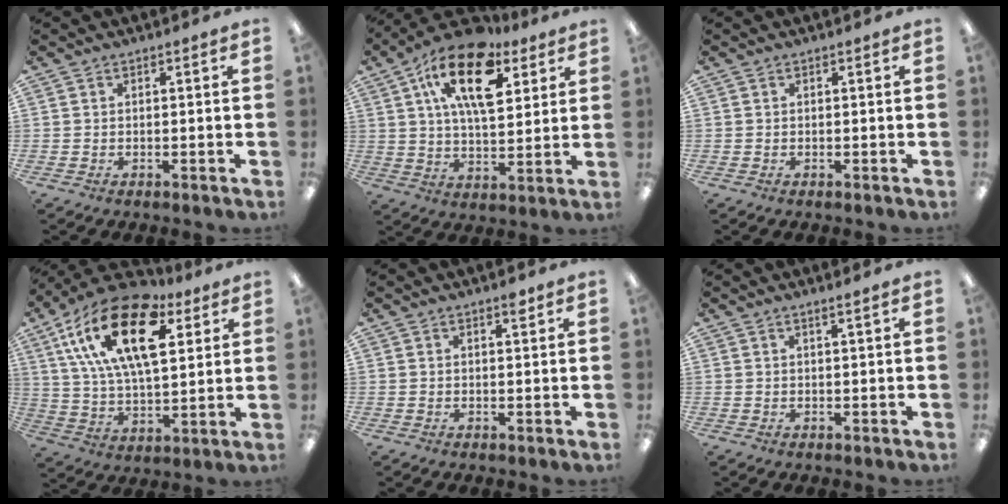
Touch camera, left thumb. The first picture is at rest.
{"total": 18.1, "force": [9.1, 9.0, 12.9], "torque": [-0.211, -0.023, 0.155]}
{"total": 0.0}
{"total": 22.4, "force": [10.9, 11.1, 16.1], "torque": [-0.302, -0.038, 0.184]}
{"total": 1.7, "force": [1.2, 0.5, 1.0], "torque": [-0.006, -0.007, 0.018]}
{"total": 1.1, "force": [0.7, -0.1, 0.8], "torque": [-0.016, -0.001, 0.012]}